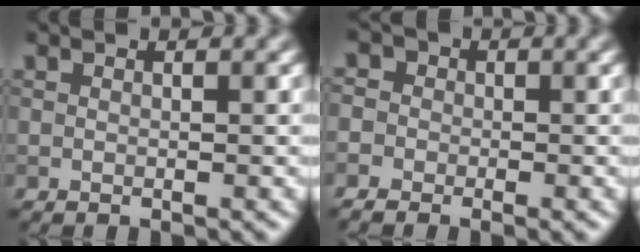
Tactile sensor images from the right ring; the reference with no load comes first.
{"total": 3.2, "force": [-1.4, 2.4, 1.5], "torque": [-0.013, 0.011, -0.034]}